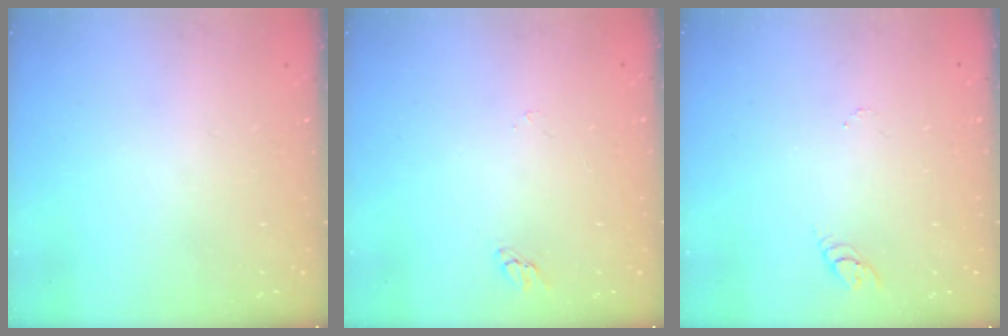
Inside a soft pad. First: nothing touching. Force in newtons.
{"total": 2.2, "press": 2.2, "slide": 0.2}
{"total": 2.7, "press": 2.7, "slide": 0.2}